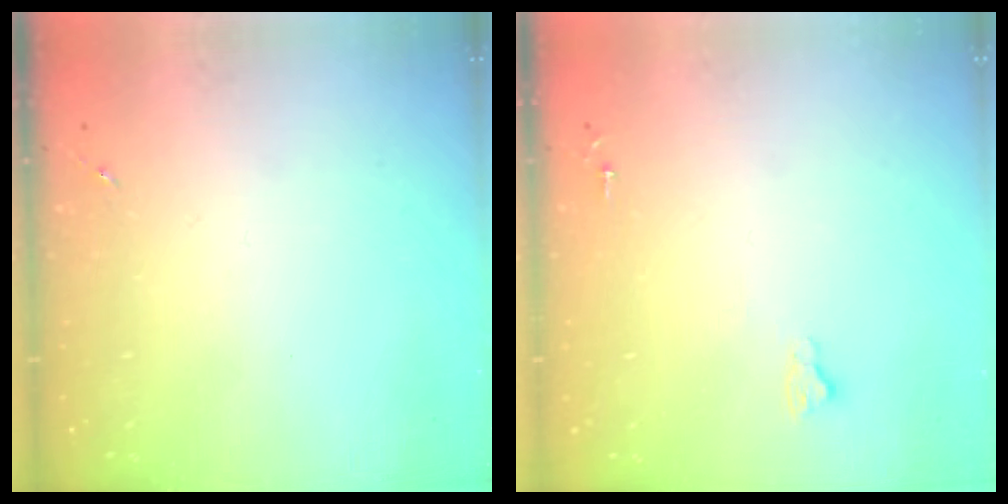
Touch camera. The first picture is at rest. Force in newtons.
{"total": 2.6, "press": 2.5, "slide": 0.3}